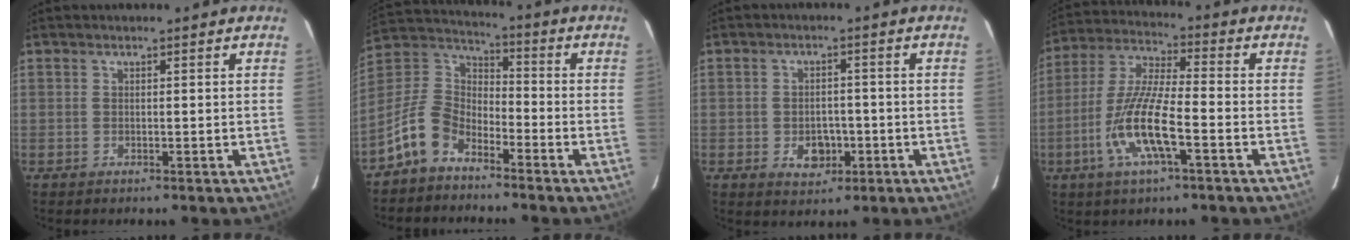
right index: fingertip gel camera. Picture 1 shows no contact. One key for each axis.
{"total": 10.2, "fx": -6.8, "fy": 5.8, "fz": 4.9, "tx": -0.117, "ty": 0.028, "tz": -0.140}
{"total": 5.4, "fx": -1.5, "fy": 4.3, "fz": 2.9, "tx": -0.057, "ty": 0.002, "tz": -0.008}
{"total": 12.9, "fx": -4.9, "fy": 2.5, "fz": 11.7, "tx": -0.246, "ty": -0.007, "tz": -0.097}